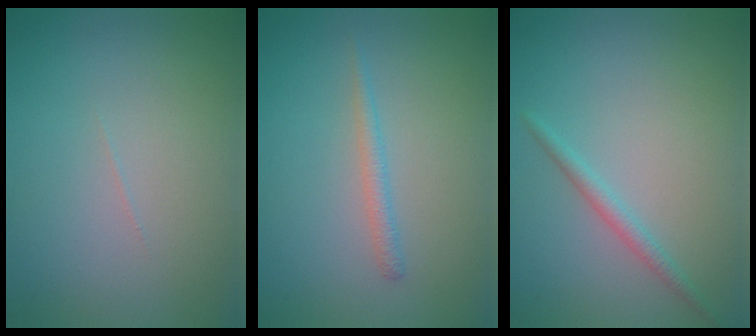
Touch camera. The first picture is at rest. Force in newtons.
{"total": 1.2, "press": 1.2, "slide": 0.0}
{"total": 1.4, "press": 1.4, "slide": 0.0}